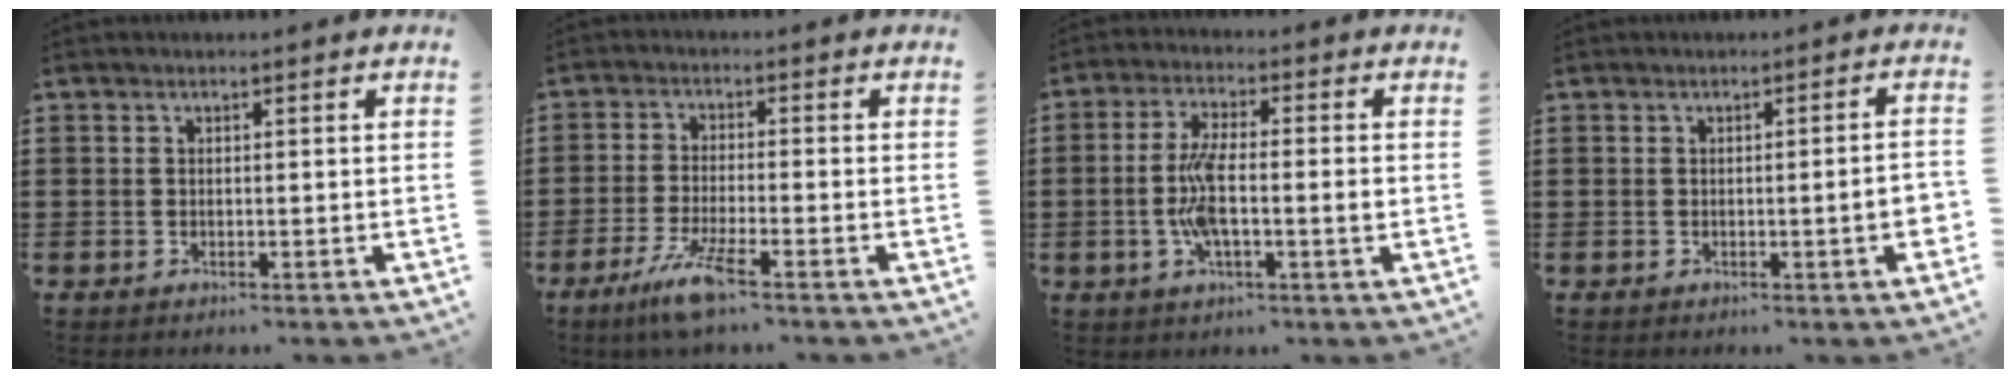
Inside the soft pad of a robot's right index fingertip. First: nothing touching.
{"total": 6.0, "force": [-3.6, 0.2, 4.7], "torque": [-0.108, -0.020, -0.068]}
{"total": 7.6, "force": [-1.2, 1.9, 7.3], "torque": [-0.154, -0.008, -0.029]}
{"total": 3.0, "force": [-0.5, -0.1, 2.9], "torque": [-0.047, -0.007, -0.009]}